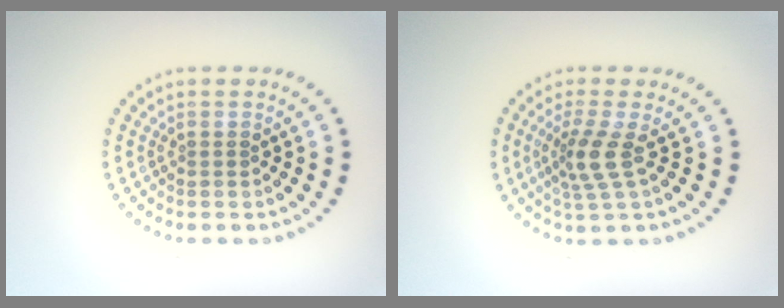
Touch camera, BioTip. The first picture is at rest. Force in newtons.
{"total": 2.9, "press": 2.0, "slide": 2.1}